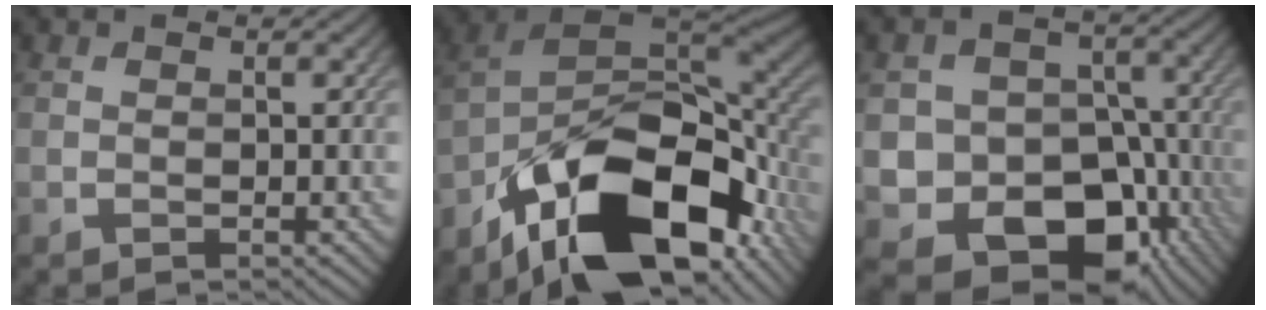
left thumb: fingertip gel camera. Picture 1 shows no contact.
{"total": 19.3, "force": [-10.2, 9.8, 13.1], "torque": [-0.228, -0.037, -0.164]}
{"total": 14.3, "force": [-6.1, 10.8, 7.0], "torque": [-0.121, -0.031, -0.098]}